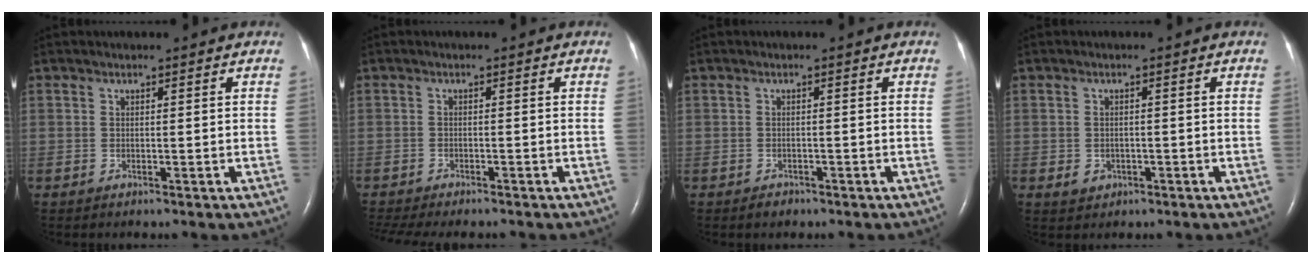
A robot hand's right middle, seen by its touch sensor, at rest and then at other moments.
{"total": 10.1, "force": [-8.9, 2.0, 4.4], "torque": [-0.073, -0.010, -0.125]}
{"total": 1.2, "force": [-0.9, 0.7, 0.3], "torque": [-0.008, 0.000, -0.013]}
{"total": 2.0, "force": [-0.7, 1.8, 0.7], "torque": [-0.012, 0.003, -0.001]}